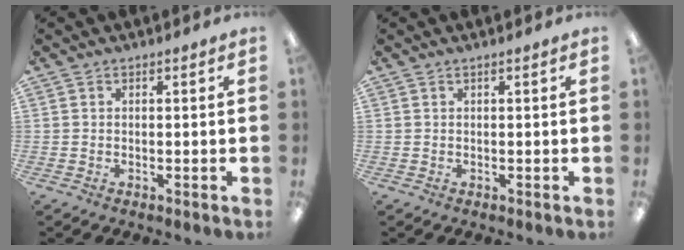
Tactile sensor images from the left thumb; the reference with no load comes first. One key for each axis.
{"total": 0.5, "fx": 0.2, "fy": 0.0, "fz": 0.5, "tx": -0.007, "ty": 0.001, "tz": 0.003}